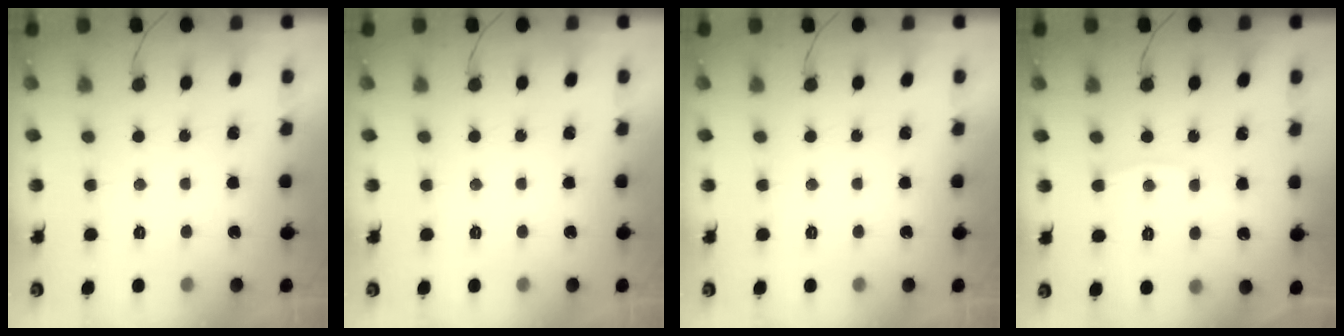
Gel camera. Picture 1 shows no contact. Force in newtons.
{"total": 0.0}
{"total": 0.0}
{"total": 3.9, "press": 3.9, "slide": 0.3}